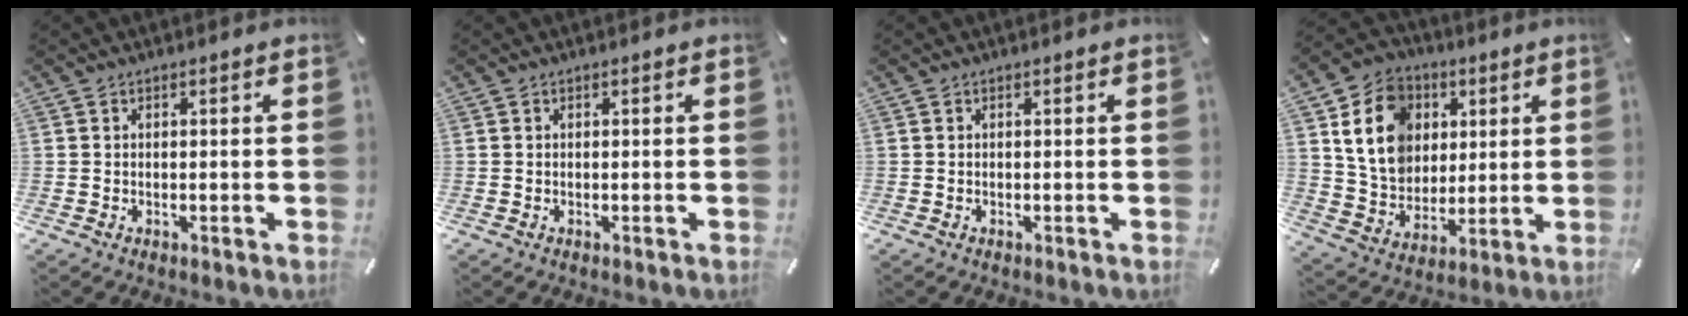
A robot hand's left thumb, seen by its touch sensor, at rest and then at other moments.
{"total": 0.0}
{"total": 0.0}
{"total": 15.3, "force": [4.3, 13.0, 6.9], "torque": [-0.132, 0.002, 0.085]}